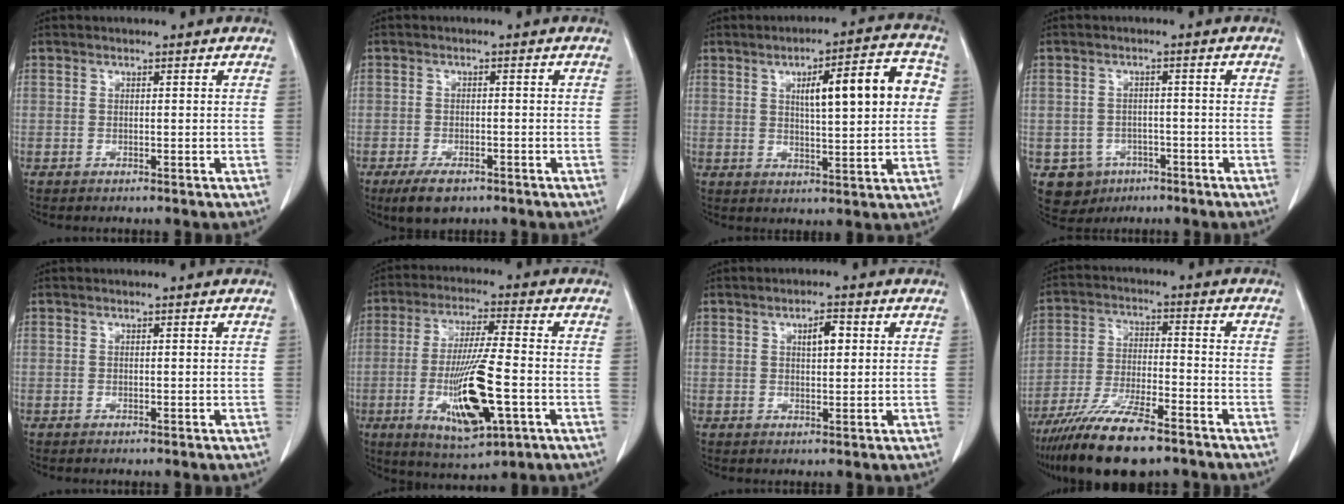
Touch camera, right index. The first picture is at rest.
{"total": 4.7, "force": [-3.2, 2.2, 2.7], "torque": [-0.053, -0.005, -0.047]}
{"total": 12.3, "force": [2.9, 2.4, 11.7], "torque": [-0.163, 0.026, 0.041]}
{"total": 5.4, "force": [-2.6, 4.7, 0.8], "torque": [-0.013, 0.009, -0.031]}
{"total": 0.0}
{"total": 14.4, "force": [-4.0, 2.1, 13.6], "torque": [-0.260, -0.020, -0.062]}
{"total": 3.2, "force": [1.0, 1.1, 2.8], "torque": [-0.047, 0.002, 0.016]}
{"total": 14.2, "force": [-10.4, 2.8, 9.2], "torque": [-0.180, -0.032, -0.184]}